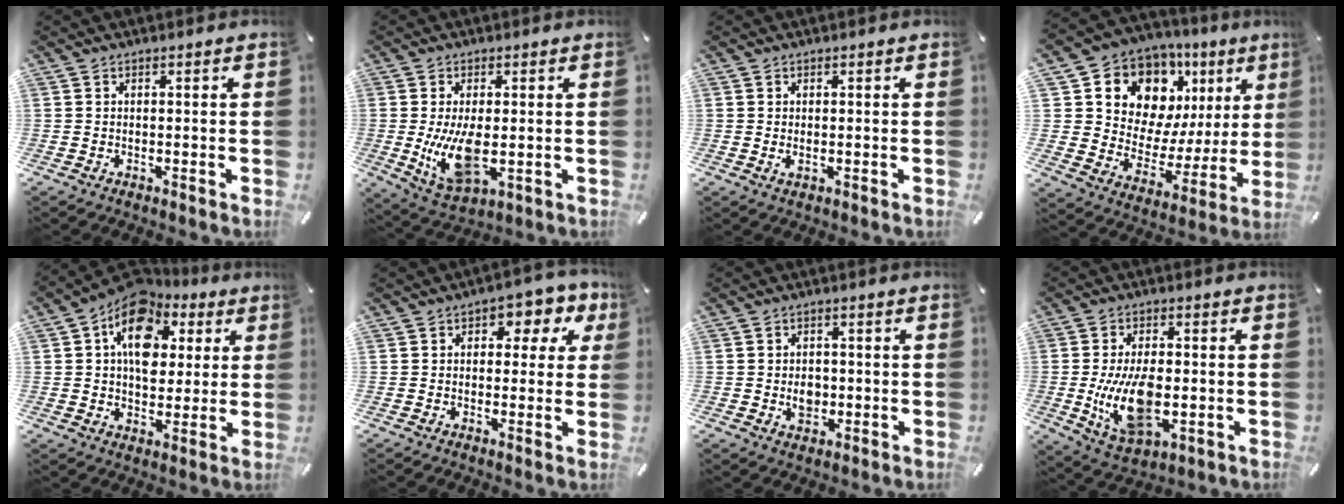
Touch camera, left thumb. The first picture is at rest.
{"total": 10.3, "force": [-0.5, 5.1, 9.0], "torque": [-0.197, -0.020, -0.007]}
{"total": 1.0, "force": [0.2, 0.3, 1.0], "torque": [-0.019, 0.000, 0.002]}
{"total": 13.1, "force": [8.6, 9.0, 4.1], "torque": [-0.066, -0.085, 0.152]}
{"total": 15.5, "force": [5.6, 11.1, 9.2], "torque": [-0.141, -0.019, 0.104]}
{"total": 6.5, "force": [2.2, 4.3, 4.3], "torque": [-0.045, -0.005, 0.030]}
{"total": 4.2, "force": [-0.6, 3.4, 2.4], "torque": [-0.028, -0.002, -0.012]}
{"total": 13.6, "force": [-1.5, 7.5, 11.2], "torque": [-0.226, -0.016, -0.024]}